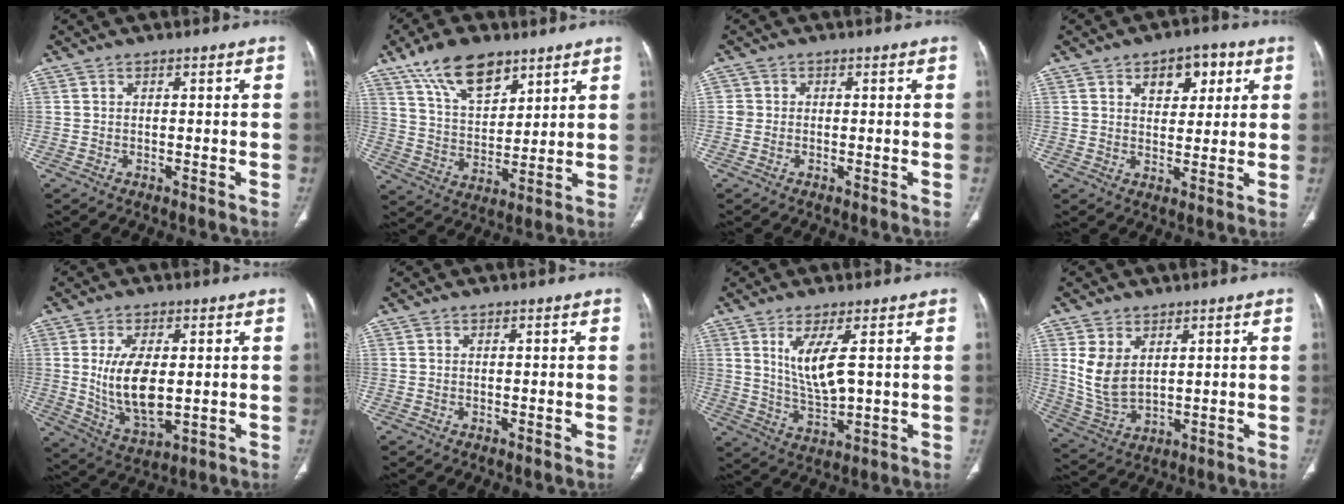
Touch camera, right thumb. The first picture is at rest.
{"total": 13.8, "force": [8.9, 6.8, 8.0], "torque": [-0.114, -0.040, 0.165]}
{"total": 1.3, "force": [0.0, 1.2, 0.1], "torque": [0.007, 0.005, -0.002]}
{"total": 7.9, "force": [3.5, 4.8, 5.2], "torque": [-0.036, -0.011, 0.047]}
{"total": 11.2, "force": [0.9, 5.6, 9.7], "torque": [-0.175, -0.020, 0.033]}
{"total": 0.0}
{"total": 8.1, "force": [2.4, 2.3, 7.3], "torque": [-0.146, -0.028, 0.058]}
{"total": 8.8, "force": [2.8, 5.6, 6.2], "torque": [-0.115, -0.015, 0.075]}